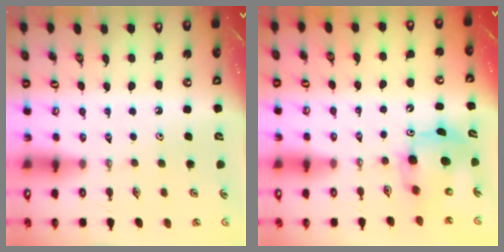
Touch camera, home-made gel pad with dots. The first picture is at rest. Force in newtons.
{"total": 9.6, "press": 9.4, "slide": 1.9}